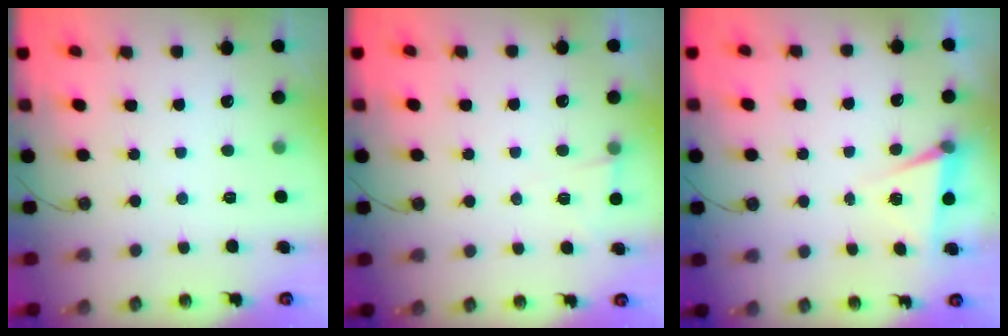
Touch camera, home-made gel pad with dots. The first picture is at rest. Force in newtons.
{"total": 3.5, "press": 2.9, "slide": 2.1}
{"total": 5.0, "press": 2.3, "slide": 4.4}